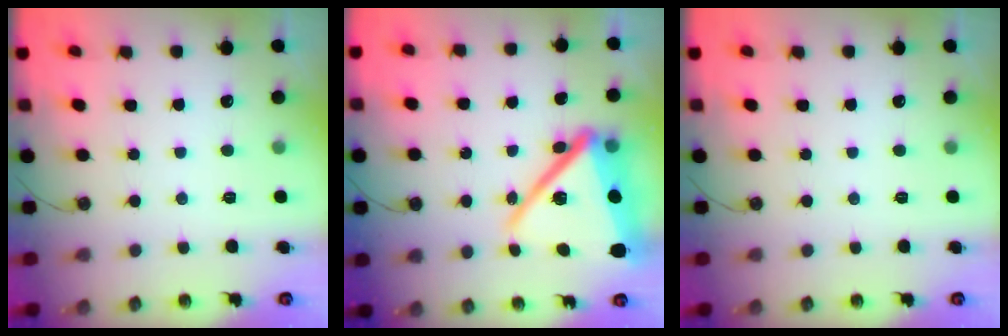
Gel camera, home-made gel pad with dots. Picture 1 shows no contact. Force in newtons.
{"total": 22.8, "press": 22.8, "slide": 1.8}
{"total": 0.0}